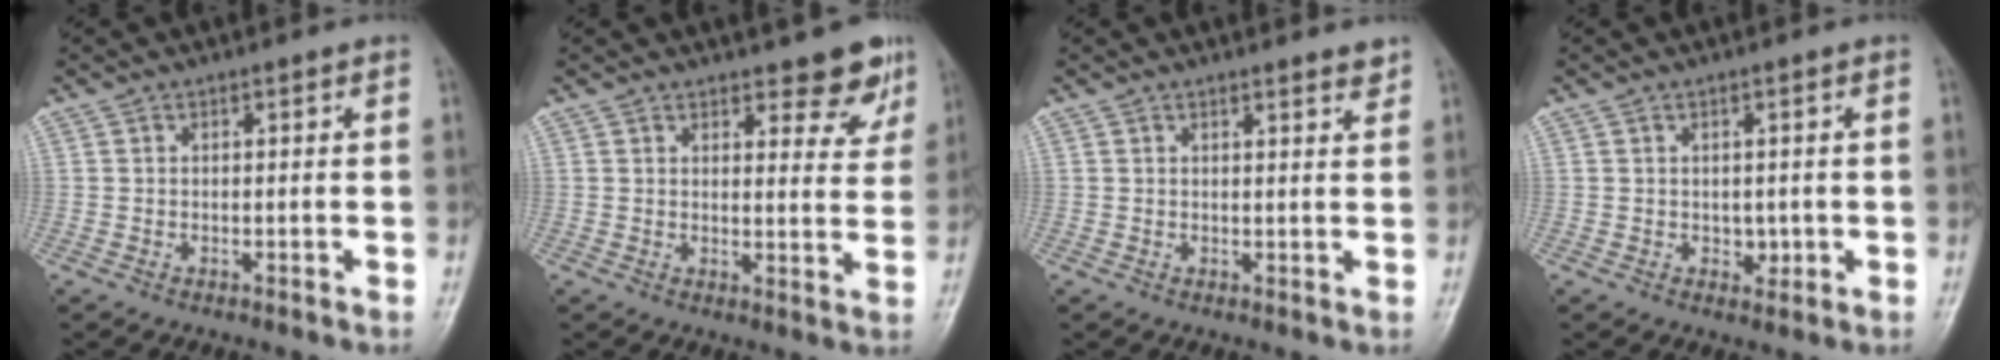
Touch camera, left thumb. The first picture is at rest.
{"total": 6.9, "force": [5.1, 2.8, 3.8], "torque": [-0.013, -0.034, 0.059]}
{"total": 1.9, "force": [1.7, 0.2, 0.8], "torque": [-0.006, -0.014, 0.022]}
{"total": 2.1, "force": [0.0, 1.6, 1.3], "torque": [-0.009, -0.002, 0.003]}